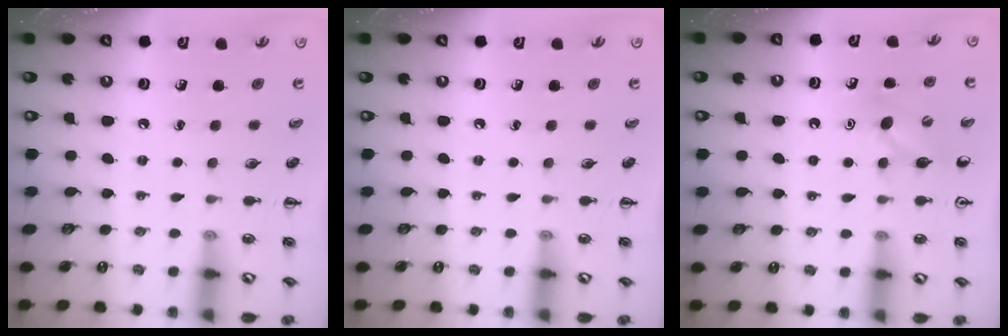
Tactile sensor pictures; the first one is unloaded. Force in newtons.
{"total": 0.0}
{"total": 7.9, "press": 7.7, "slide": 1.4}